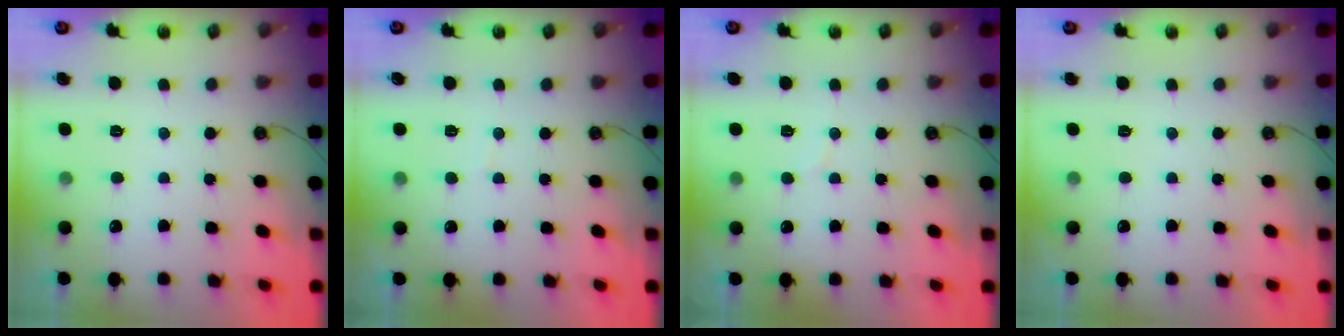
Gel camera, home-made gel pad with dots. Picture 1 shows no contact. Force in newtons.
{"total": 2.6, "press": 2.6, "slide": 0.3}
{"total": 3.3, "press": 3.3, "slide": 0.3}
{"total": 0.0}